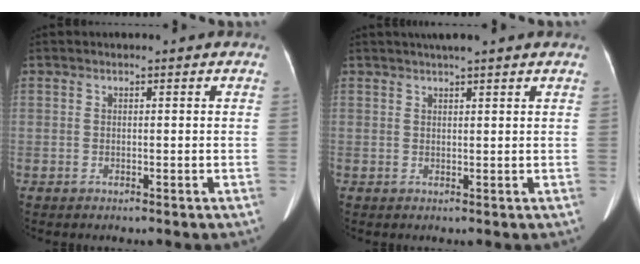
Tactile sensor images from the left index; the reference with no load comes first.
{"total": 5.0, "force": [4.1, -0.2, 2.8], "torque": [-0.041, 0.028, 0.060]}